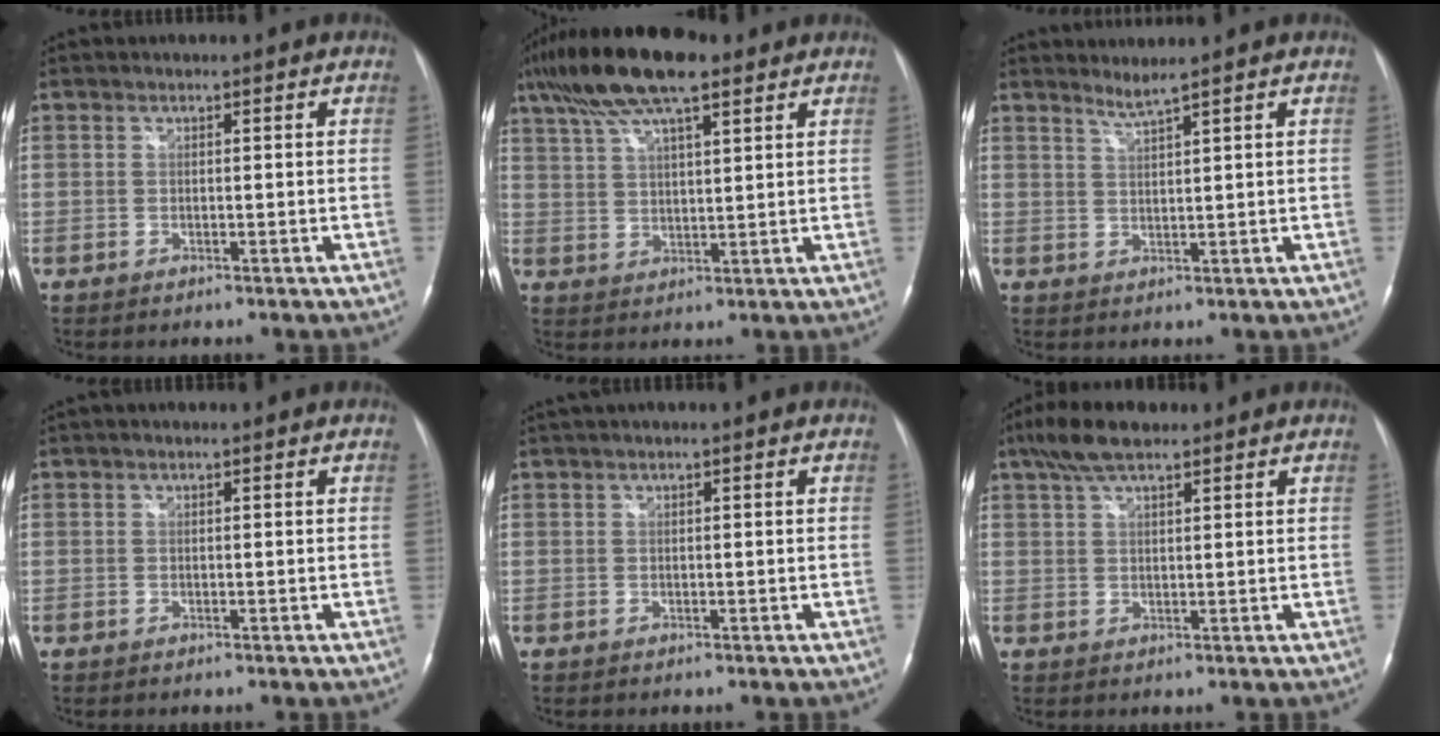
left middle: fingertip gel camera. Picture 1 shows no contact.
{"total": 13.6, "force": [9.4, 3.0, 9.3], "torque": [-0.185, 0.029, 0.168]}
{"total": 2.1, "force": [1.8, -0.9, 0.6], "torque": [-0.017, -0.010, 0.037]}
{"total": 0.6, "force": [0.5, 0.1, 0.4], "torque": [-0.013, 0.007, 0.007]}
{"total": 2.5, "force": [1.8, 0.1, 1.8], "torque": [-0.037, 0.027, 0.033]}
{"total": 6.3, "force": [4.6, 1.8, 3.9], "torque": [-0.086, 0.020, 0.085]}